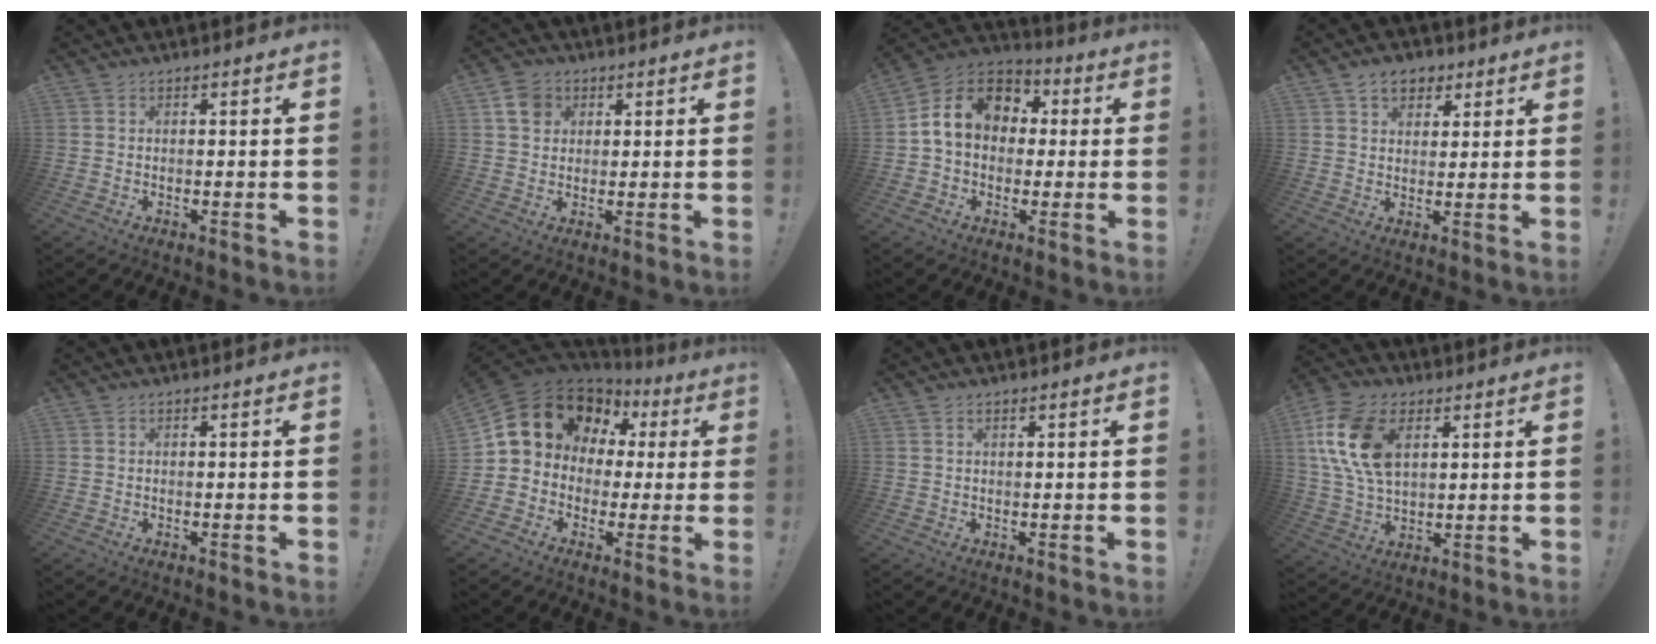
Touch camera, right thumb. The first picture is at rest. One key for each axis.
{"total": 6.6, "fx": 3.0, "fy": 5.2, "fz": 2.8, "tx": -0.042, "ty": -0.002, "tz": 0.058}
{"total": 13.5, "fx": 2.7, "fy": 10.6, "fz": 7.9, "tx": -0.116, "ty": 0.009, "tz": 0.057}
{"total": 7.5, "fx": 4.0, "fy": 5.5, "fz": 3.2, "tx": -0.041, "ty": -0.010, "tz": 0.075}
{"total": 0.0}
{"total": 14.4, "fx": 5.6, "fy": 11.5, "fz": 6.6, "tx": -0.105, "ty": -0.026, "tz": 0.123}
{"total": 1.0, "fx": 0.7, "fy": 0.3, "fz": 0.7, "tx": -0.016, "ty": 0.002, "tz": 0.012}
{"total": 17.5, "fx": 5.9, "fy": 11.3, "fz": 11.9, "tx": -0.238, "ty": -0.013, "tz": 0.110}